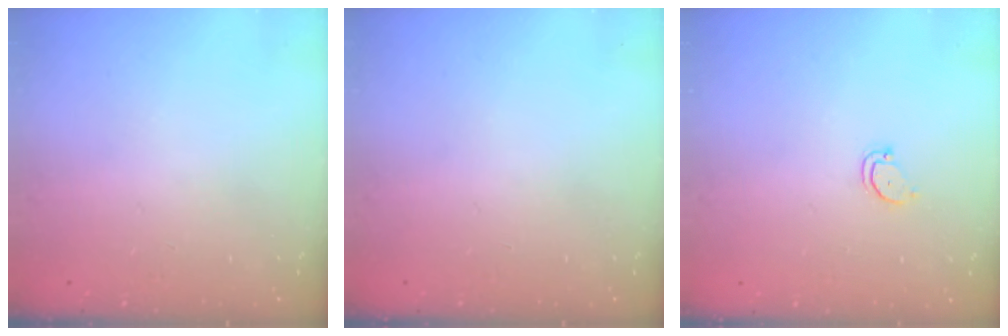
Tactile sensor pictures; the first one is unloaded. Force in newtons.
{"total": 0.0}
{"total": 2.5, "press": 2.5, "slide": 0.3}